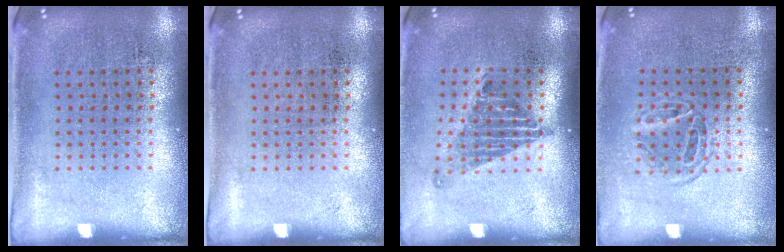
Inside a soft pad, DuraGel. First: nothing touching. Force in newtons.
{"total": 0.0}
{"total": 1.3, "press": 1.0, "slide": 0.8}
{"total": 1.2, "press": 1.0, "slide": 0.5}